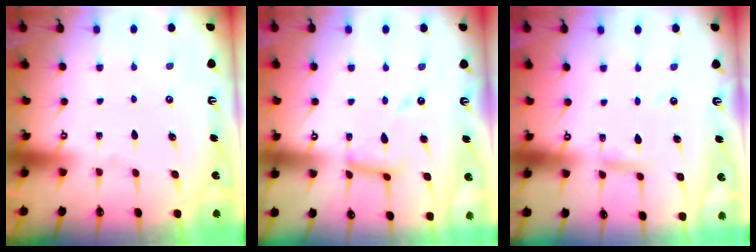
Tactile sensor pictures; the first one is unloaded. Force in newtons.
{"total": 9.7, "press": 9.7, "slide": 0.8}
{"total": 3.2, "press": 3.2, "slide": 0.2}